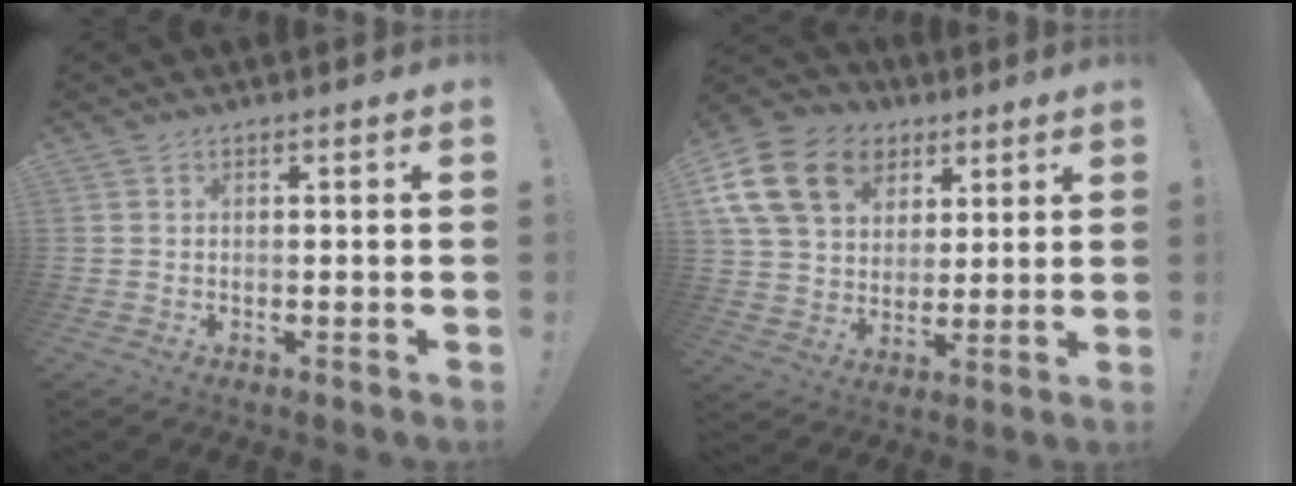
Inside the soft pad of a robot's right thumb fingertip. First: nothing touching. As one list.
[{"total": 19.6, "force": [8.1, 14.5, 10.4], "torque": [-0.168, -0.029, 0.161]}]